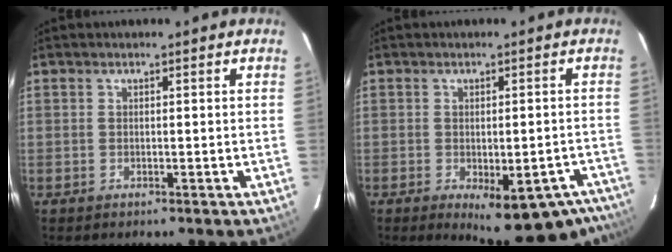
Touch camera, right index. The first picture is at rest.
{"total": 14.6, "force": [-10.3, 5.8, 8.5], "torque": [-0.097, 0.000, -0.110]}